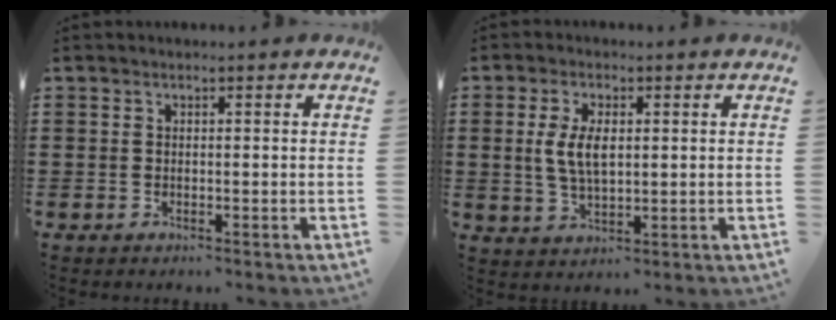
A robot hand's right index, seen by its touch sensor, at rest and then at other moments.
{"total": 5.6, "force": [0.7, 2.7, 4.9], "torque": [-0.106, 0.007, 0.009]}